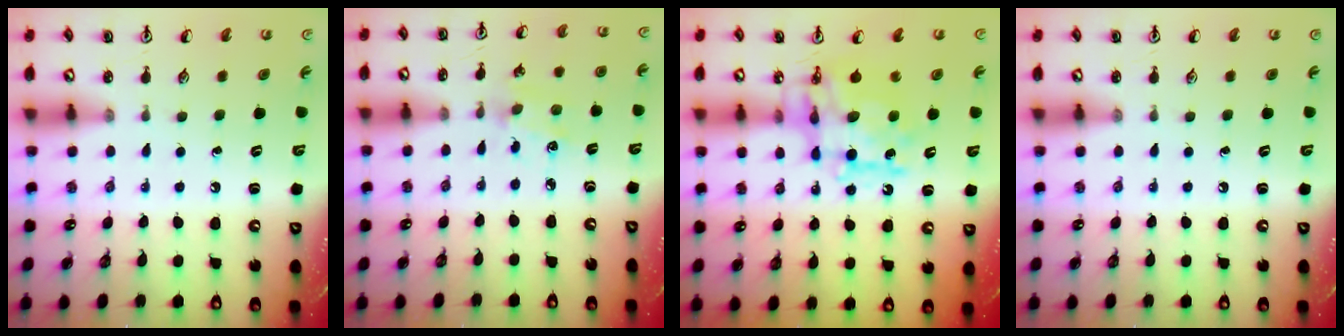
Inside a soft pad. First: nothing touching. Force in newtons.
{"total": 2.4, "press": 2.4, "slide": 0.6}
{"total": 11.7, "press": 11.6, "slide": 0.5}
{"total": 0.0}